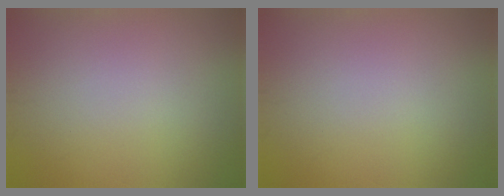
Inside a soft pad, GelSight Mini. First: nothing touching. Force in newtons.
{"total": 0.0}